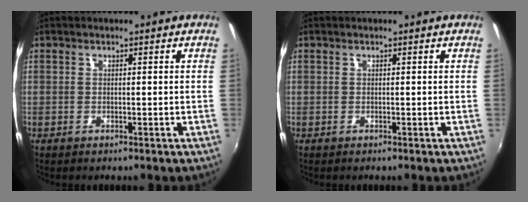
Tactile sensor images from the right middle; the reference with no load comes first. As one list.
[{"total": 0.0}]